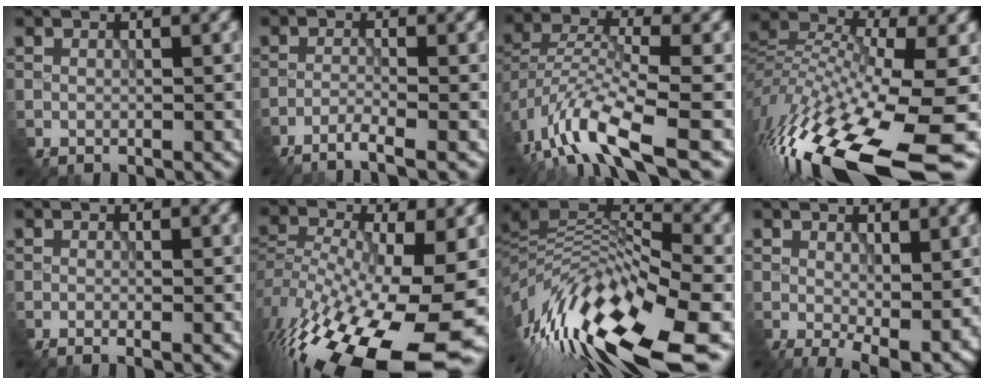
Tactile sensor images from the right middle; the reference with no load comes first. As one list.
[{"total": 2.8, "force": [-2.4, 0.0, 1.3], "torque": [-0.032, -0.002, -0.053]}, {"total": 8.9, "force": [-5.7, 2.7, 6.2], "torque": [-0.119, 0.002, -0.115]}, {"total": 16.7, "force": [-8.6, 5.7, 13.1], "torque": [-0.286, -0.010, -0.144]}, {"total": 1.7, "force": [-1.1, 0.4, 1.2], "torque": [-0.027, -0.005, -0.019]}, {"total": 18.7, "force": [-9.5, 7.3, 14.3], "torque": [-0.272, -0.043, -0.140]}, {"total": 13.2, "force": [-6.7, 4.2, 10.6], "torque": [-0.203, 0.014, -0.114]}, {"total": 6.2, "force": [-1.2, 3.4, 5.1], "torque": [-0.083, -0.029, -0.002]}]